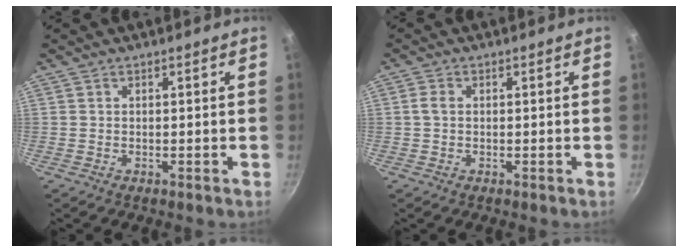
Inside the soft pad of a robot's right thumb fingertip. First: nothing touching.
{"total": 1.7, "force": [0.1, 1.1, 1.3], "torque": [-0.027, 0.001, 0.001]}